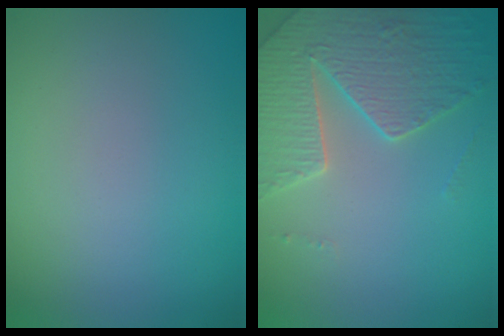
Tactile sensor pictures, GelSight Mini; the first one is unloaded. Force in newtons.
{"total": 4.6, "press": 4.5, "slide": 1.3}